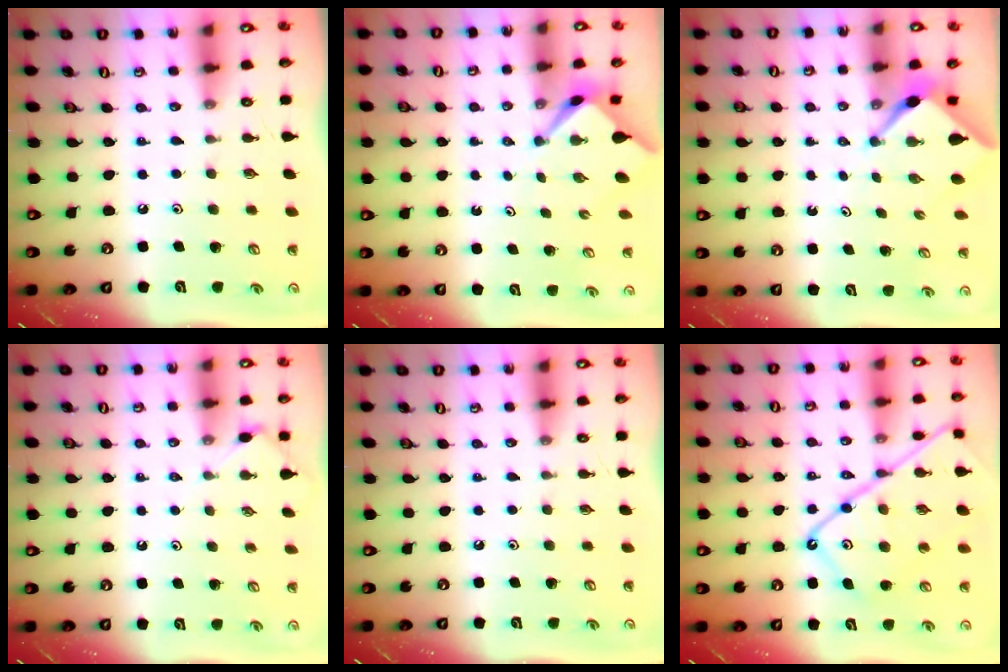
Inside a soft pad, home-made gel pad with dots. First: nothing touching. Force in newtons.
{"total": 2.3, "press": 2.3, "slide": 0.3}
{"total": 2.3, "press": 2.3, "slide": 0.3}
{"total": 3.5, "press": 3.5, "slide": 0.5}
{"total": 0.0}
{"total": 17.1, "press": 17.1, "slide": 1.5}